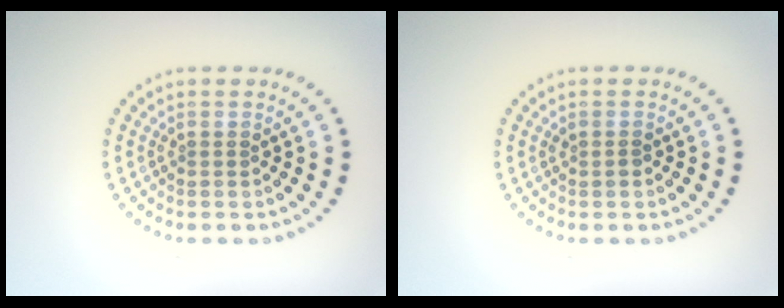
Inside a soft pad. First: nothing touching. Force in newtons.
{"total": 0.7, "press": 0.7, "slide": 0.1}